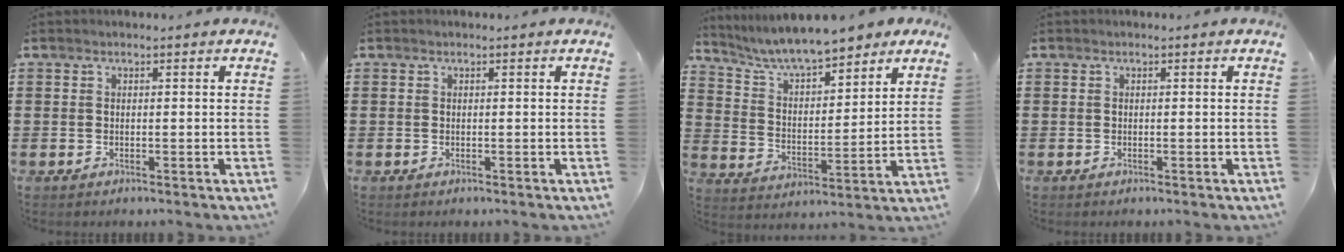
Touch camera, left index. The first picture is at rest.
{"total": 0.0}
{"total": 7.9, "force": [7.1, 1.3, 3.3], "torque": [-0.091, -0.029, 0.124]}
{"total": 0.0}